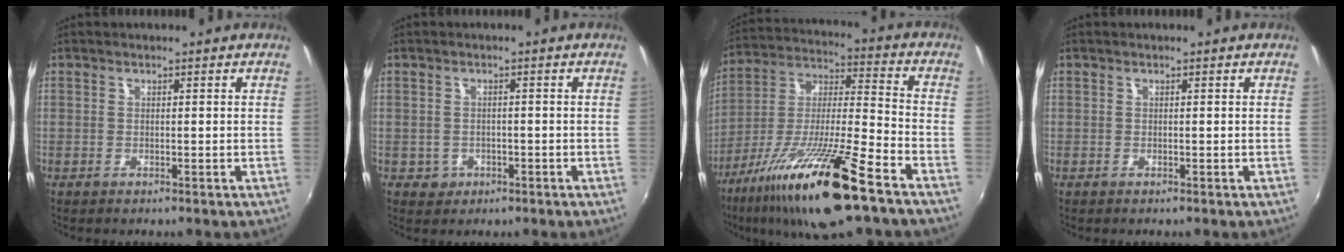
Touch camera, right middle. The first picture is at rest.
{"total": 2.8, "force": [-0.9, 2.6, 0.8], "torque": [-0.022, 0.001, -0.008]}
{"total": 21.5, "force": [-13.4, 2.3, 16.6], "torque": [-0.306, -0.032, -0.239]}
{"total": 0.0}